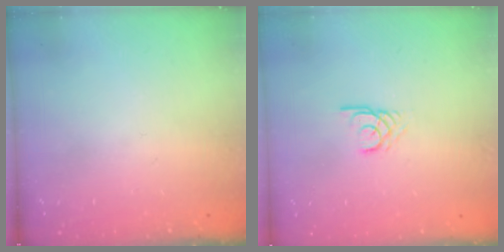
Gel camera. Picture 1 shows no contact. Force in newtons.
{"total": 2.1, "press": 2.1, "slide": 0.0}